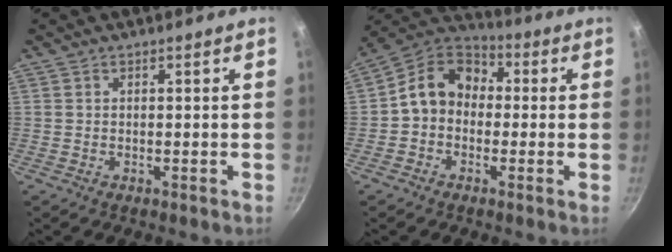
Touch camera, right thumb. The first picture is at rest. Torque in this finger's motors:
{"motor_torque": [0.74, 0.63, 0.81, -0.45, 0.37]}